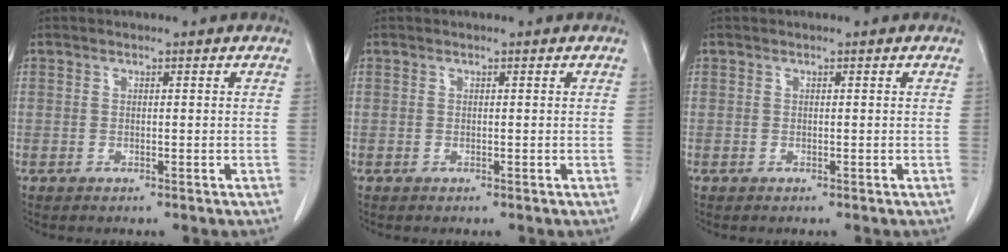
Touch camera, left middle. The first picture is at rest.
{"total": 0.0}
{"total": 0.0}